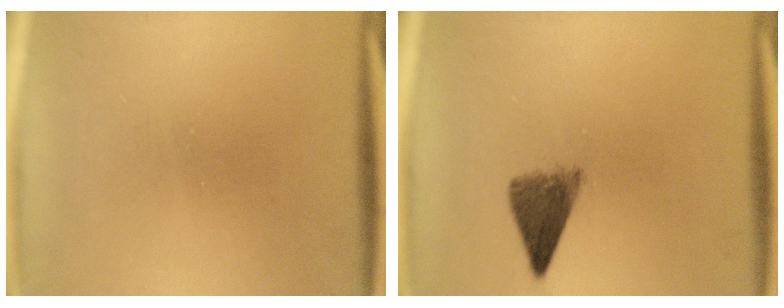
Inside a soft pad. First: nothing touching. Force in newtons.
{"total": 4.5}